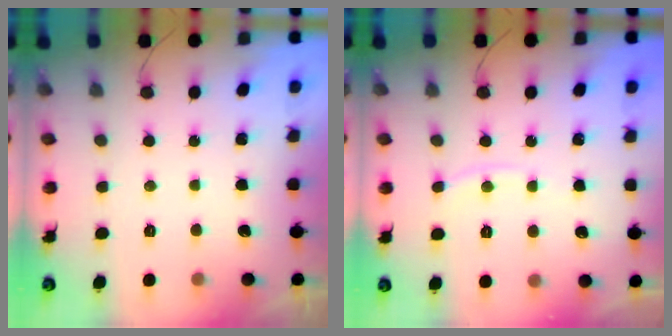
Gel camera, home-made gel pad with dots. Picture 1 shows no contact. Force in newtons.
{"total": 4.6, "press": 4.6, "slide": 0.2}